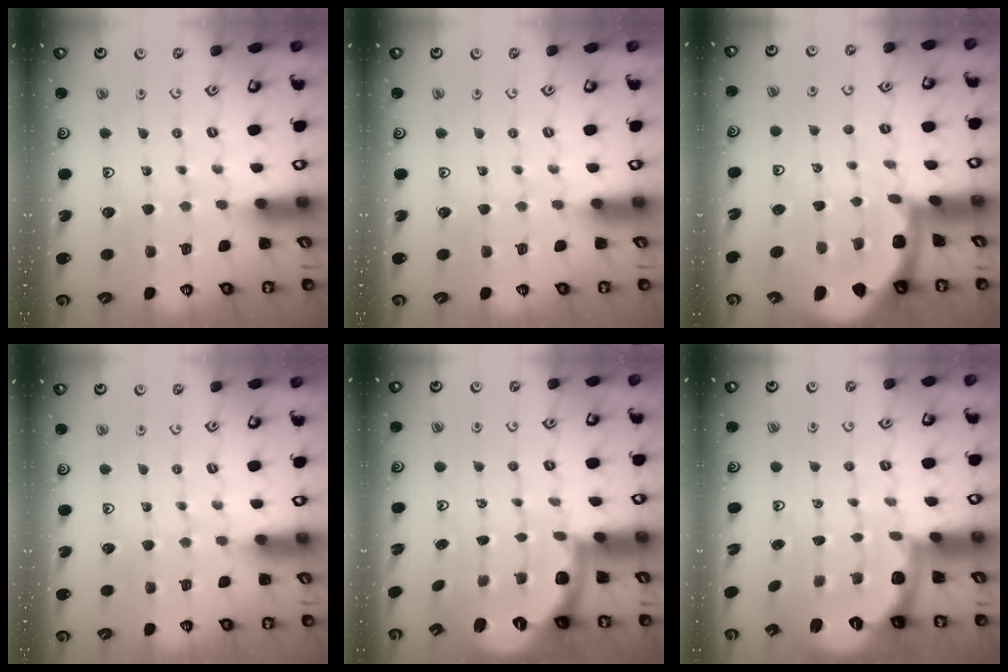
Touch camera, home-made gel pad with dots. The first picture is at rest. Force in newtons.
{"total": 0.0}
{"total": 4.5, "press": 4.4, "slide": 0.8}
{"total": 0.0}
{"total": 2.8, "press": 1.9, "slide": 2.0}
{"total": 2.6, "press": 1.5, "slide": 2.1}